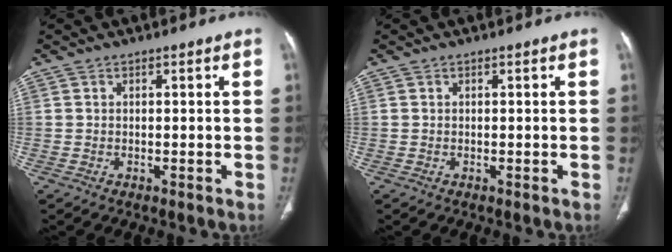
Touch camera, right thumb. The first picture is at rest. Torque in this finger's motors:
{"motor_torque": [0.03, 0.03, -0.21, -0.05, 0.04]}